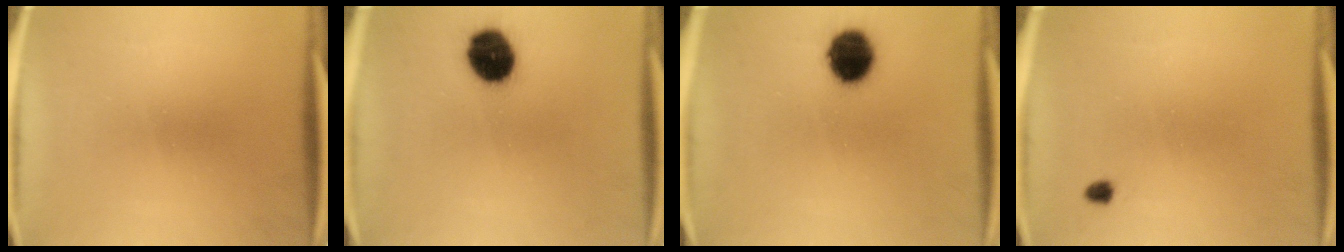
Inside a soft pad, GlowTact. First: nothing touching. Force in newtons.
{"total": 11.4}
{"total": 10.7}
{"total": 1.0}